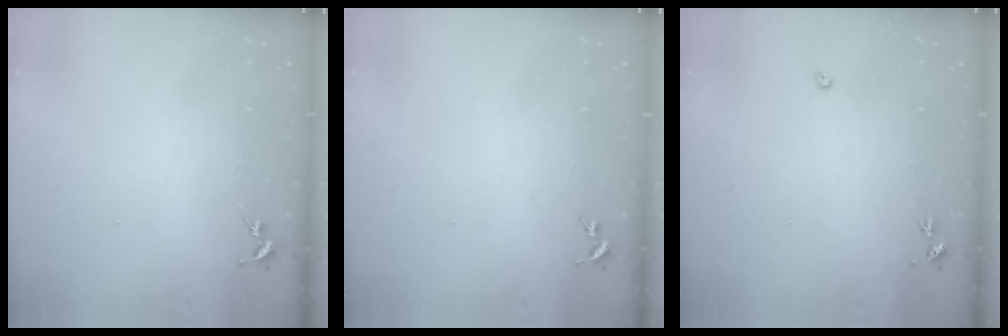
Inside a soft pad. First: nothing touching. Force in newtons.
{"total": 0.0}
{"total": 2.4, "press": 2.4, "slide": 0.3}